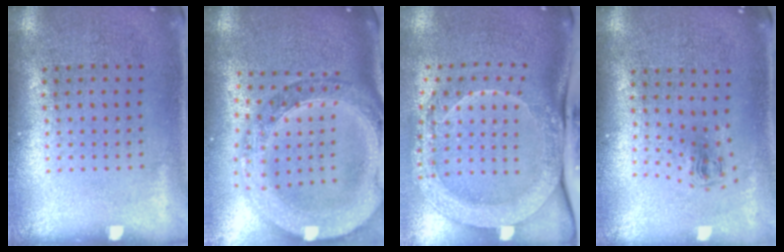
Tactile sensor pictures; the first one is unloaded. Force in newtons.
{"total": 2.7, "press": 2.4, "slide": 1.4}
{"total": 2.4, "press": 2.1, "slide": 1.1}
{"total": 0.8, "press": 0.4, "slide": 0.7}